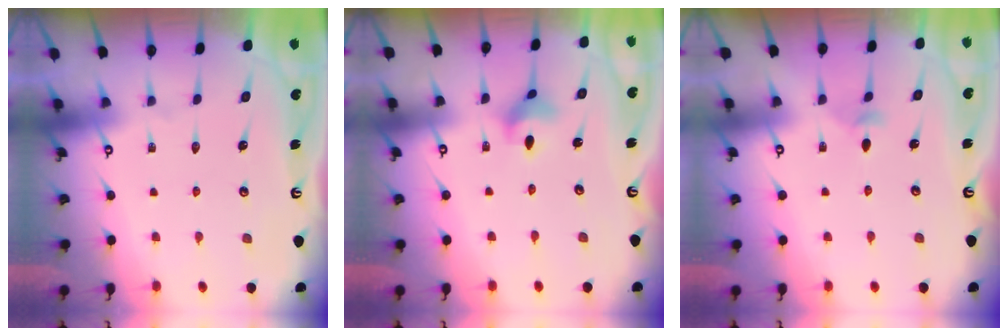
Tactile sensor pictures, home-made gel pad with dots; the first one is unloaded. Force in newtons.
{"total": 3.8, "press": 3.7, "slide": 0.6}
{"total": 3.1, "press": 3.1, "slide": 0.5}